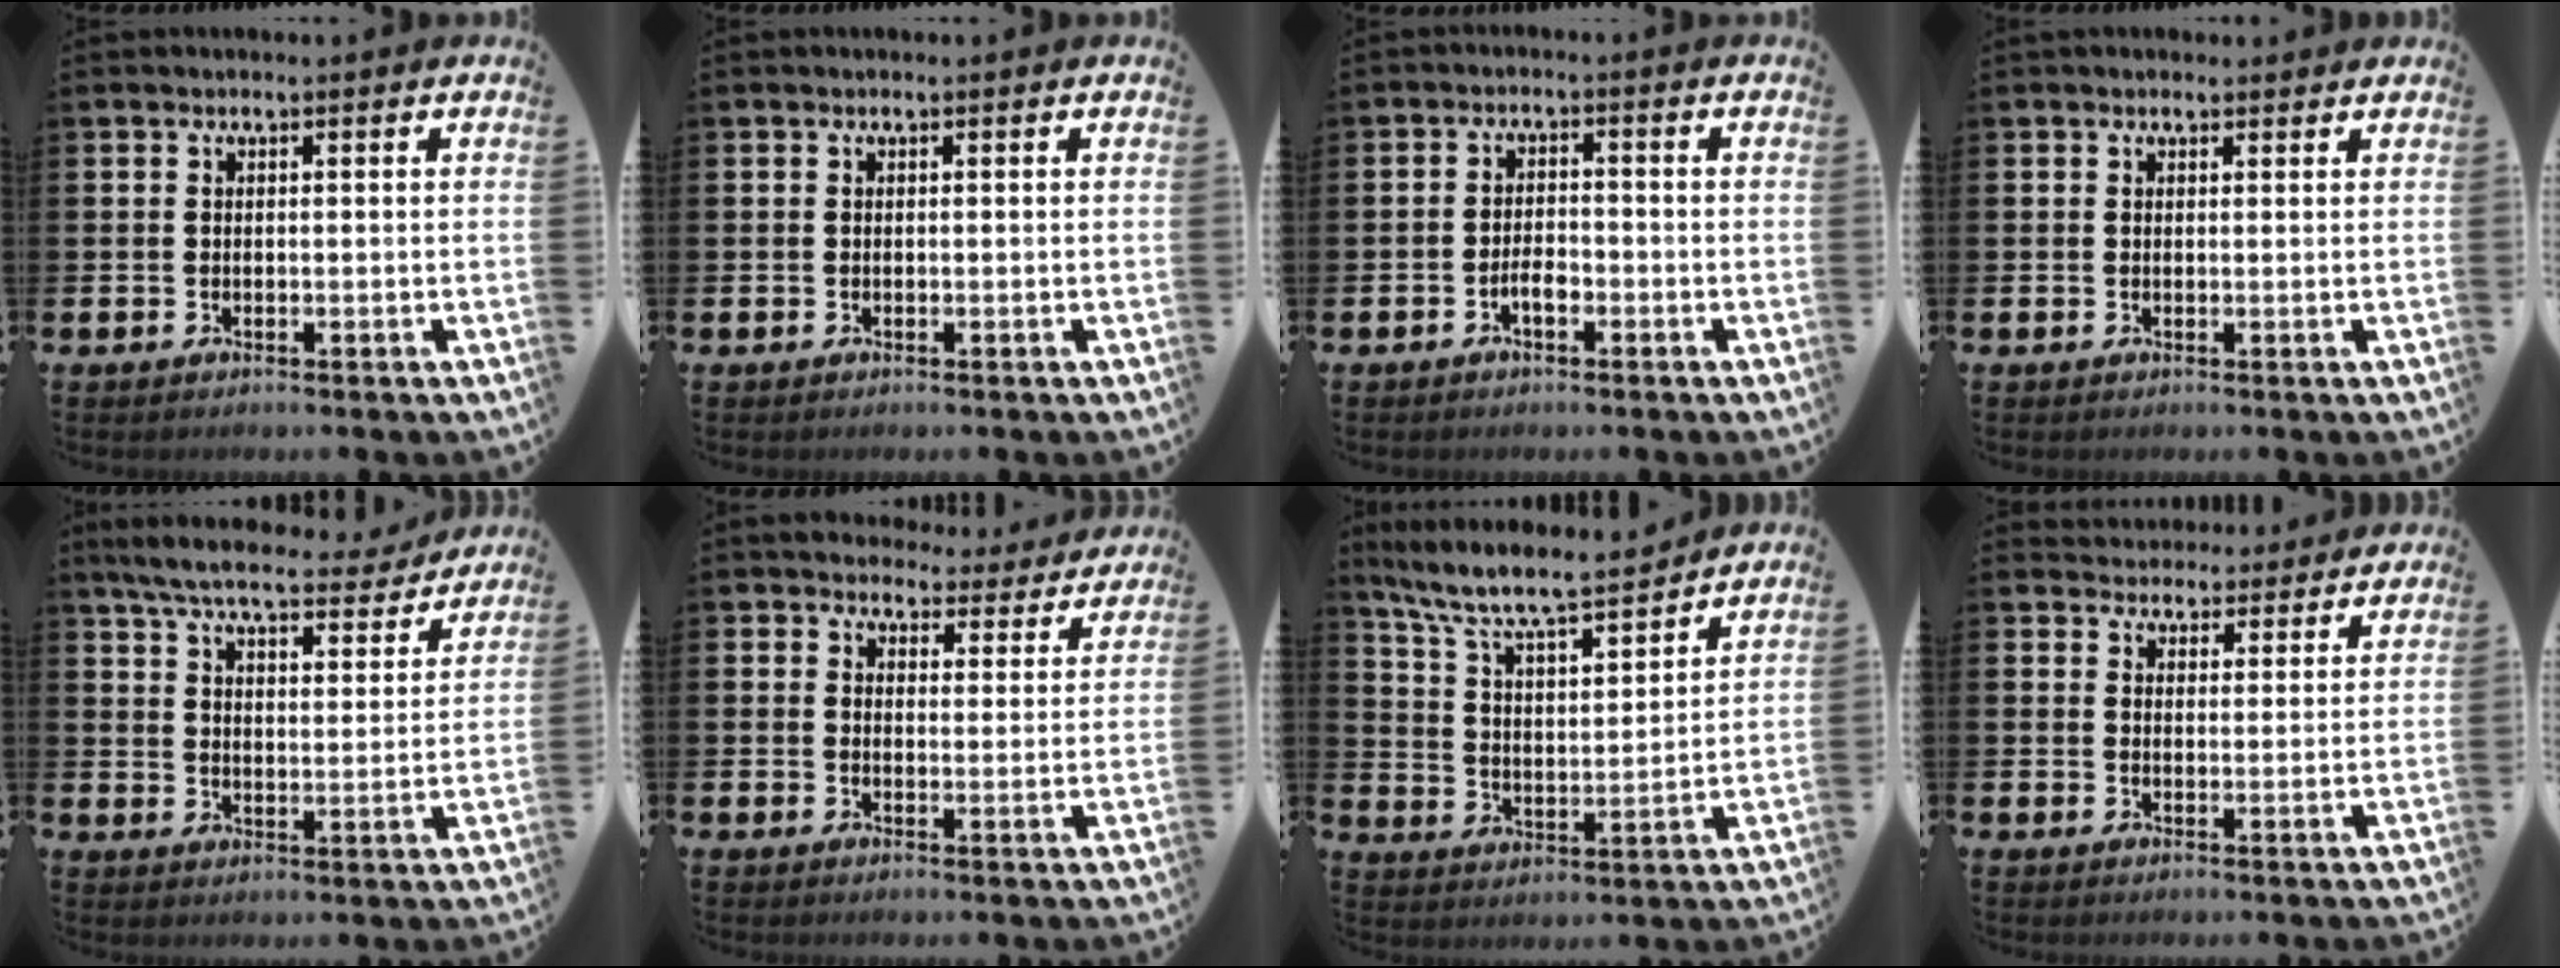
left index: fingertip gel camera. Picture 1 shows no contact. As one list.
[{"total": 0.0}, {"total": 2.4, "force": [-1.2, 1.1, 1.8], "torque": [-0.033, 0.004, -0.024]}, {"total": 0.8, "force": [0.7, 0.3, 0.2], "torque": [0.004, 0.002, 0.012]}, {"total": 7.4, "force": [6.7, 1.2, 2.7], "torque": [-0.077, -0.038, 0.116]}, {"total": 4.6, "force": [4.4, 1.5, 0.2], "torque": [-0.014, -0.033, 0.076]}, {"total": 8.8, "force": [8.2, 1.1, 3.2], "torque": [-0.103, -0.058, 0.141]}, {"total": 4.0, "force": [3.8, 1.1, -0.3], "torque": [-0.009, -0.024, 0.068]}]